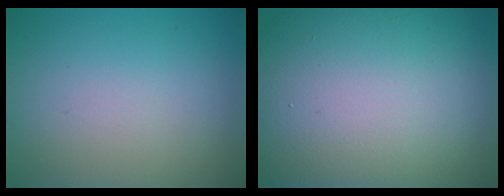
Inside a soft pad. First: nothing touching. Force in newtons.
{"total": 20.3, "press": 20.3, "slide": 0.9}